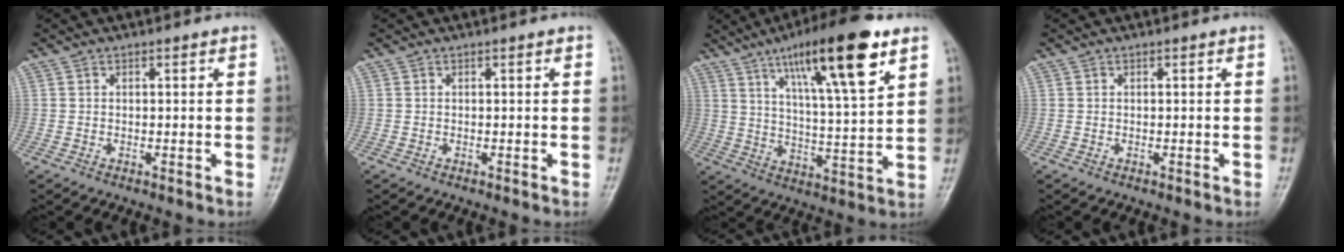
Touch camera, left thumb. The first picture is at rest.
{"total": 0.0}
{"total": 18.4, "force": [10.0, 3.5, 15.0], "torque": [-0.229, -0.038, 0.166]}
{"total": 0.0}